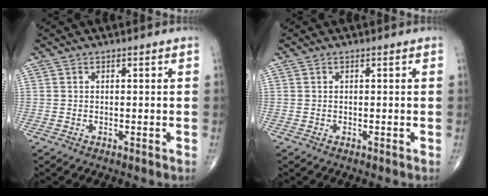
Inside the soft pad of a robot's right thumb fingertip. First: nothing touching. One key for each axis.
{"total": 0.0}